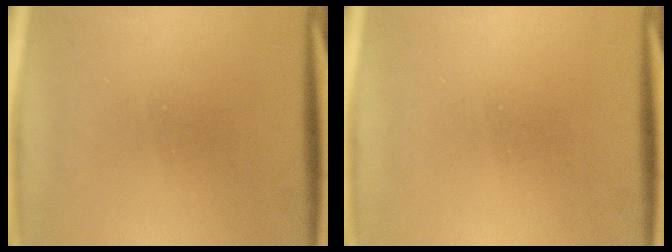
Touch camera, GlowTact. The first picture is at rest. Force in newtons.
{"total": 0.0}